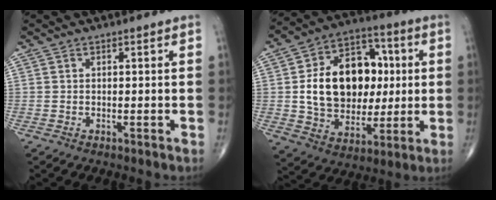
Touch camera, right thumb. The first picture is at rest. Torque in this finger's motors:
{"motor_torque": [0.70, 3.10, 1.60, 0.06, 0.15]}